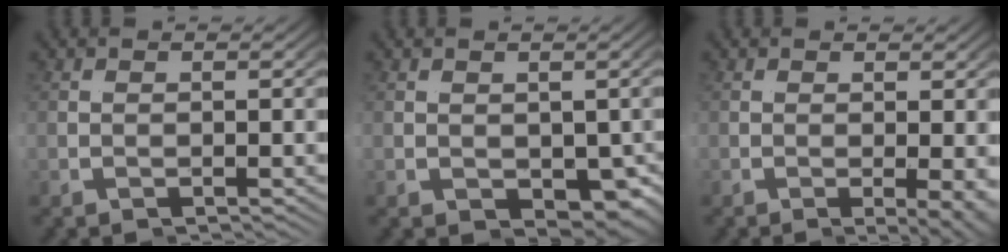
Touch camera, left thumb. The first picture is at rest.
{"total": 4.4, "force": [-0.3, 2.8, 3.4], "torque": [-0.053, -0.008, 0.000]}
{"total": 2.1, "force": [-0.2, -0.6, 2.0], "torque": [-0.030, 0.007, -0.009]}